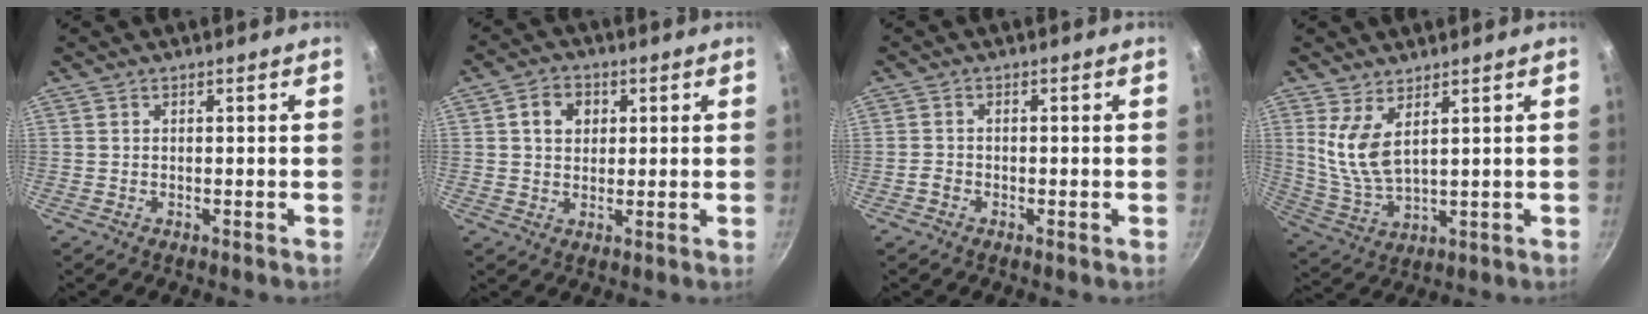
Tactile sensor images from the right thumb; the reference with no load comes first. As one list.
[{"total": 5.6, "force": [1.5, 4.5, 3.0], "torque": [-0.028, 0.006, 0.020]}, {"total": 1.4, "force": [-0.8, 0.9, 0.6], "torque": [-0.017, 0.004, -0.021]}, {"total": 8.1, "force": [3.6, 3.4, 6.4], "torque": [-0.127, -0.036, 0.081]}]